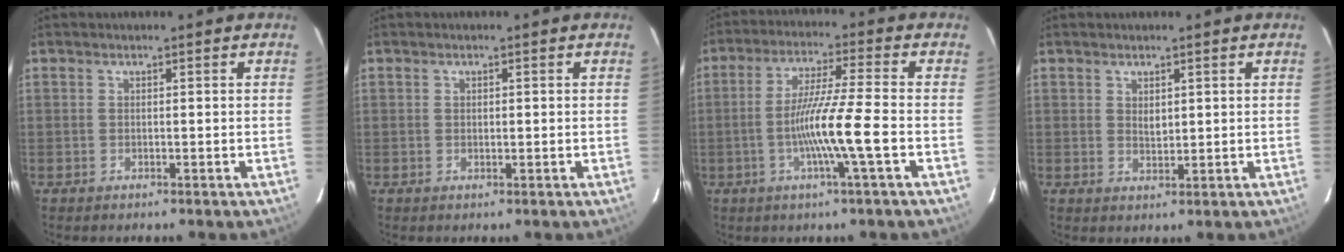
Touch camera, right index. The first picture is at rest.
{"total": 0.8, "force": [0.3, 0.4, 0.6], "torque": [-0.009, 0.003, 0.006]}
{"total": 10.3, "force": [-3.1, -1.3, 9.7], "torque": [-0.181, -0.007, -0.058]}
{"total": 2.1, "force": [0.9, 1.2, 1.5], "torque": [-0.021, 0.000, 0.018]}